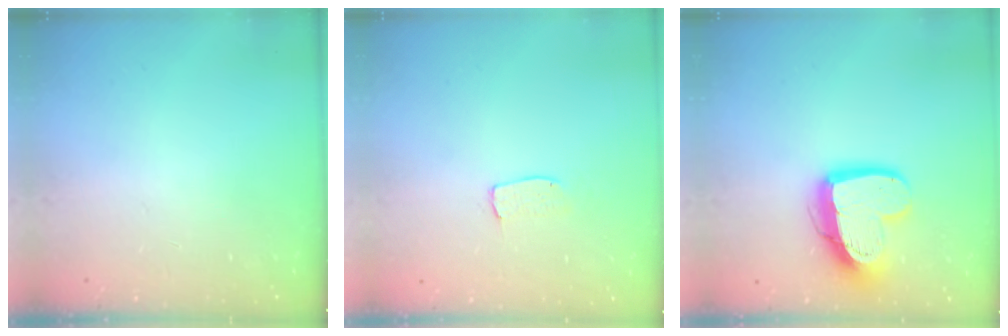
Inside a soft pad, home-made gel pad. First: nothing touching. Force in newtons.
{"total": 3.3, "press": 3.3, "slide": 0.2}
{"total": 15.0, "press": 14.9, "slide": 1.3}